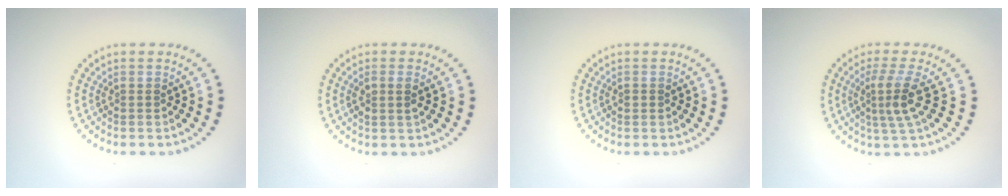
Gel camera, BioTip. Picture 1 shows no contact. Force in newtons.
{"total": 1.6, "press": 1.4, "slide": 0.6}
{"total": 0.8, "press": 0.8, "slide": 0.1}
{"total": 3.2, "press": 2.3, "slide": 2.3}